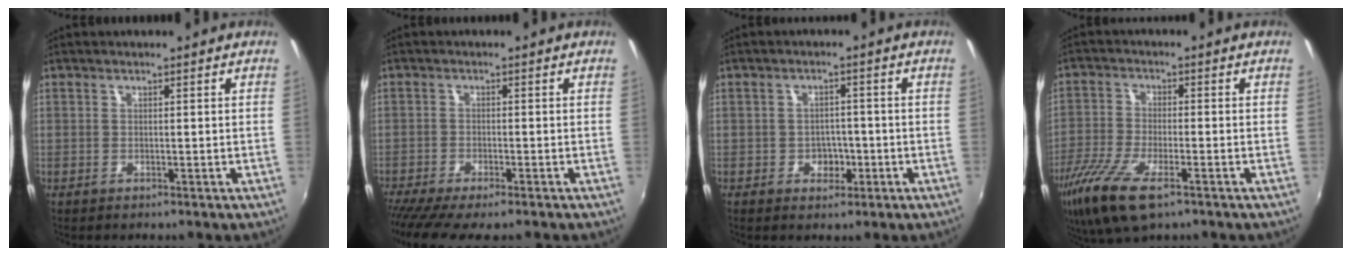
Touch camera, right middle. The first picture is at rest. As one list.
[{"total": 9.2, "force": [-7.6, 1.1, 5.2], "torque": [-0.121, -0.040, -0.128]}, {"total": 3.3, "force": [-1.2, 2.8, 1.4], "torque": [-0.023, 0.007, -0.013]}, {"total": 12.2, "force": [-7.3, 4.0, 8.9], "torque": [-0.201, -0.036, -0.143]}]